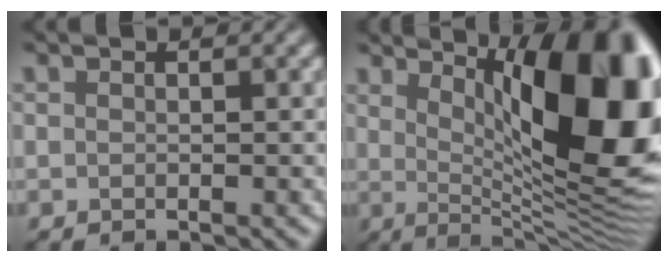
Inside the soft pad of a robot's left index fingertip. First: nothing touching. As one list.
[{"total": 16.1, "force": [3.8, 5.8, 14.5], "torque": [-0.163, 0.009, 0.056]}]